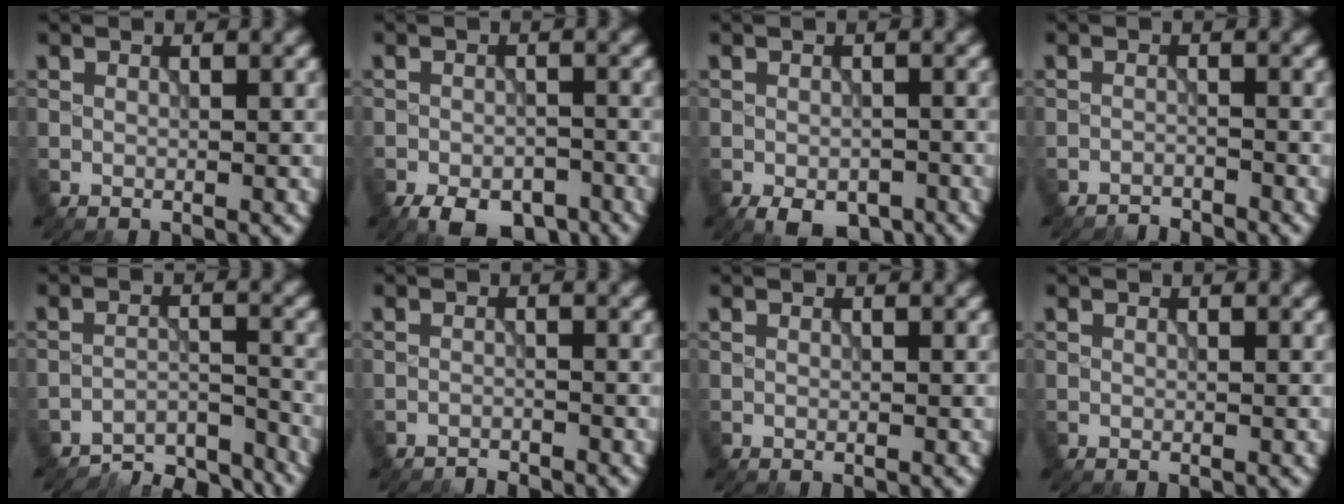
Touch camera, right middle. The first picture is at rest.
{"total": 5.2, "force": [-3.7, 2.4, 2.7], "torque": [-0.034, -0.006, -0.058]}
{"total": 3.6, "force": [-2.2, 1.9, 2.1], "torque": [-0.028, -0.010, -0.031]}
{"total": 1.8, "force": [-1.8, 0.1, 0.0], "torque": [0.005, 0.002, -0.035]}
{"total": 6.3, "force": [-6.1, 1.1, 1.4], "torque": [-0.023, -0.002, -0.098]}
{"total": 1.5, "force": [-1.5, 0.1, 0.0], "torque": [0.005, 0.000, -0.030]}
{"total": 0.0}
{"total": 0.0}